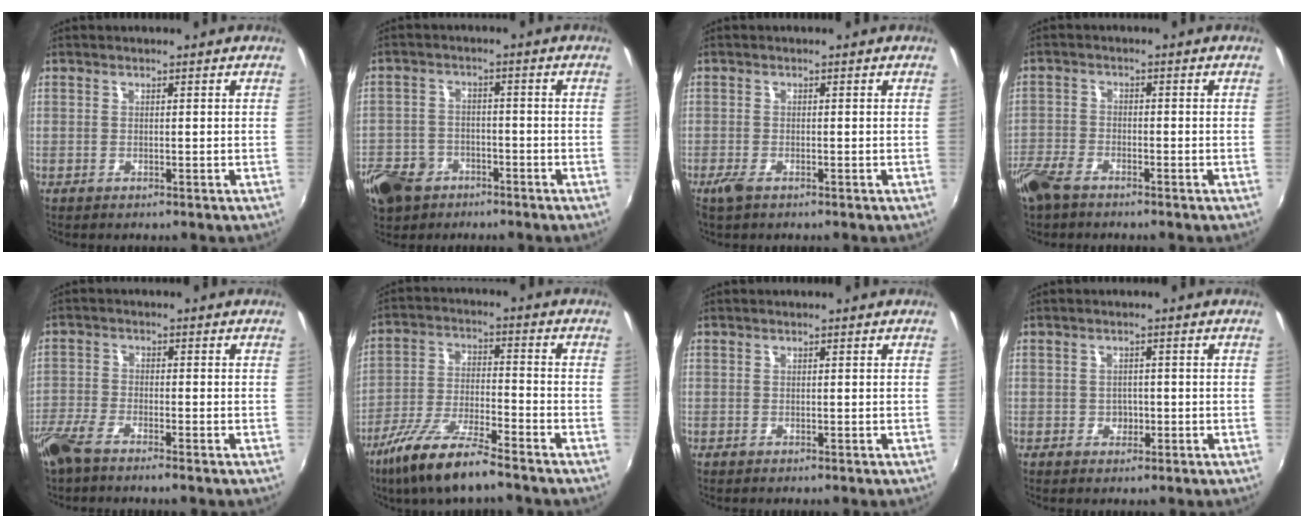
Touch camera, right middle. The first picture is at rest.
{"total": 13.6, "force": [-7.7, 9.8, 5.6], "torque": [-0.168, 0.000, -0.127]}
{"total": 2.3, "force": [-1.5, 0.8, 1.5], "torque": [-0.035, -0.006, -0.030]}
{"total": 6.6, "force": [-5.1, 2.8, 3.2], "torque": [-0.086, -0.013, -0.104]}
{"total": 5.9, "force": [-4.7, 1.9, 3.1], "torque": [-0.083, -0.011, -0.098]}
{"total": 12.4, "force": [-9.4, 1.8, 7.9], "torque": [-0.167, -0.020, -0.177]}
{"total": 0.0}
{"total": 2.2, "force": [-0.5, 2.0, 0.6], "torque": [-0.008, 0.000, -0.006]}